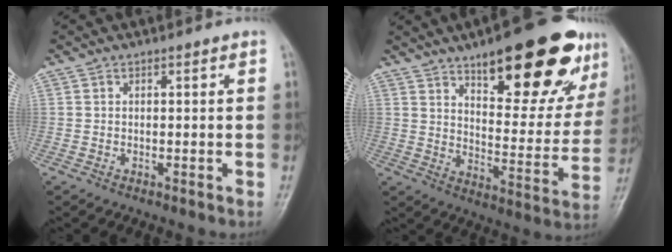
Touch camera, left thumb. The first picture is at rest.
{"total": 24.9, "force": [14.5, 8.6, 18.3], "torque": [-0.207, -0.052, 0.209]}